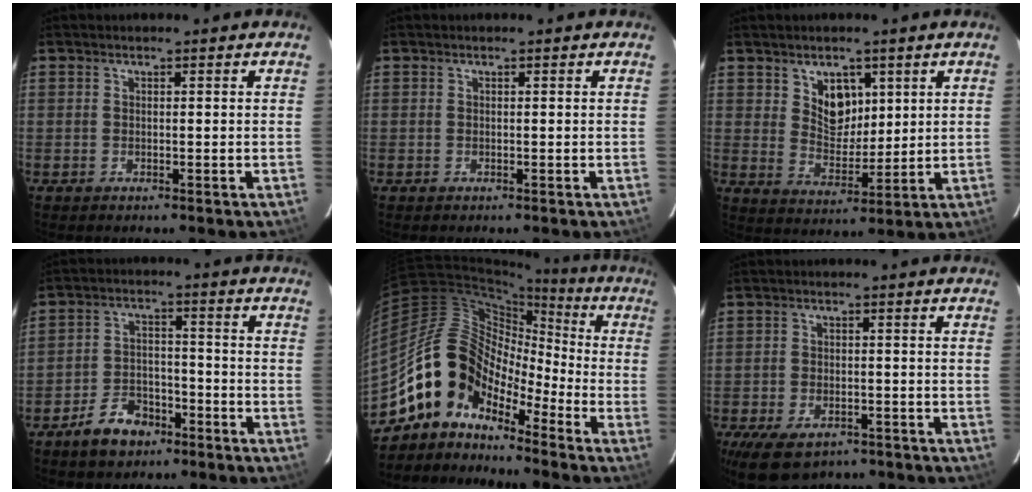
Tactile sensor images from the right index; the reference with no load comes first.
{"total": 0.0}
{"total": 6.9, "force": [3.2, 4.8, 3.8], "torque": [-0.056, -0.001, 0.064]}
{"total": 8.5, "force": [-5.7, 5.0, 3.7], "torque": [-0.087, 0.021, -0.086]}
{"total": 12.8, "force": [-9.6, 7.0, 4.9], "torque": [-0.084, 0.030, -0.201]}
{"total": 11.1, "force": [-7.4, 5.9, 5.7], "torque": [-0.129, -0.016, -0.113]}